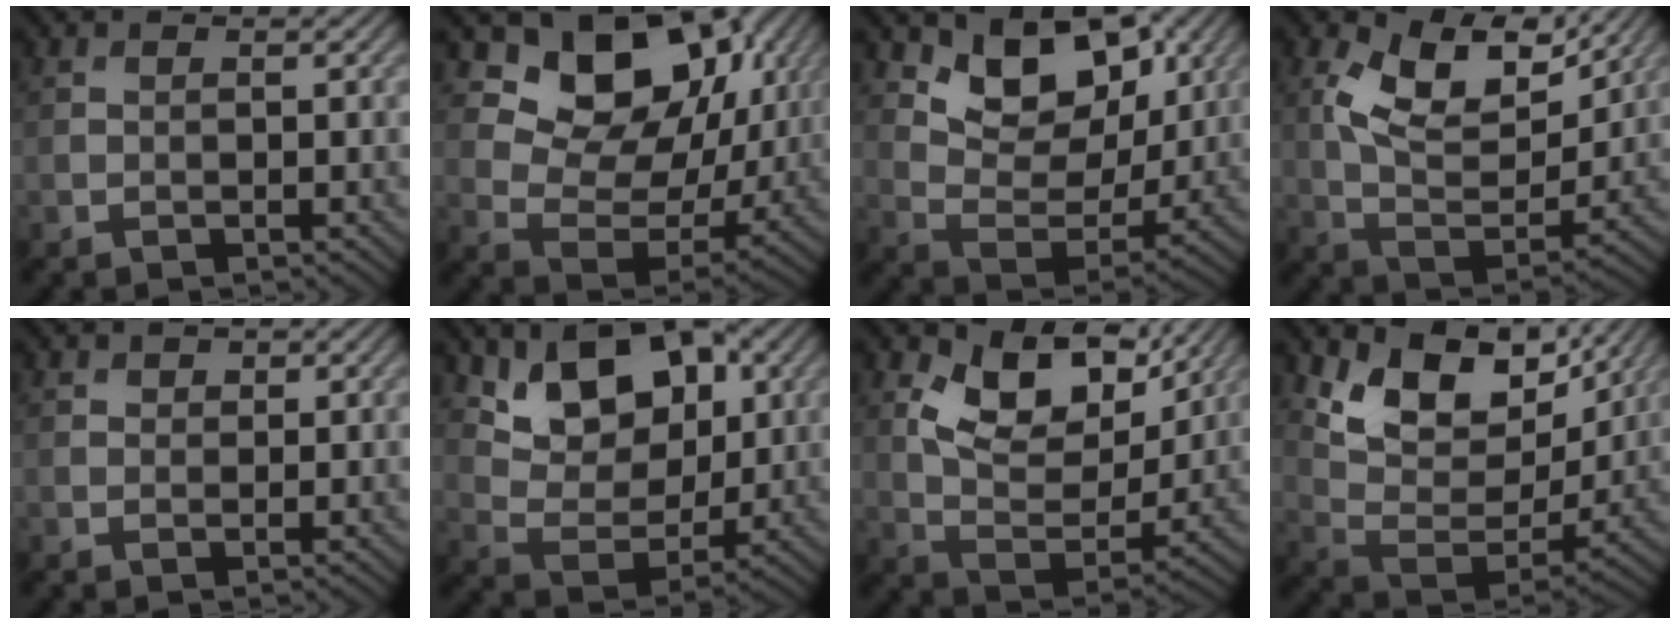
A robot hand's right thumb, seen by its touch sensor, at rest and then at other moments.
{"total": 14.3, "force": [6.9, 9.5, 8.2], "torque": [-0.135, -0.003, 0.116]}
{"total": 10.0, "force": [5.8, 5.8, 5.7], "torque": [-0.109, -0.019, 0.098]}
{"total": 11.8, "force": [5.6, 6.1, 8.4], "torque": [-0.174, -0.007, 0.103]}
{"total": 1.1, "force": [0.6, 0.9, 0.3], "torque": [-0.003, -0.002, 0.009]}
{"total": 11.1, "force": [5.4, 6.7, 7.0], "torque": [-0.135, -0.006, 0.091]}
{"total": 10.9, "force": [5.6, 6.2, 7.0], "torque": [-0.140, -0.013, 0.100]}
{"total": 11.7, "force": [6.4, 6.6, 7.1], "torque": [-0.148, -0.019, 0.117]}